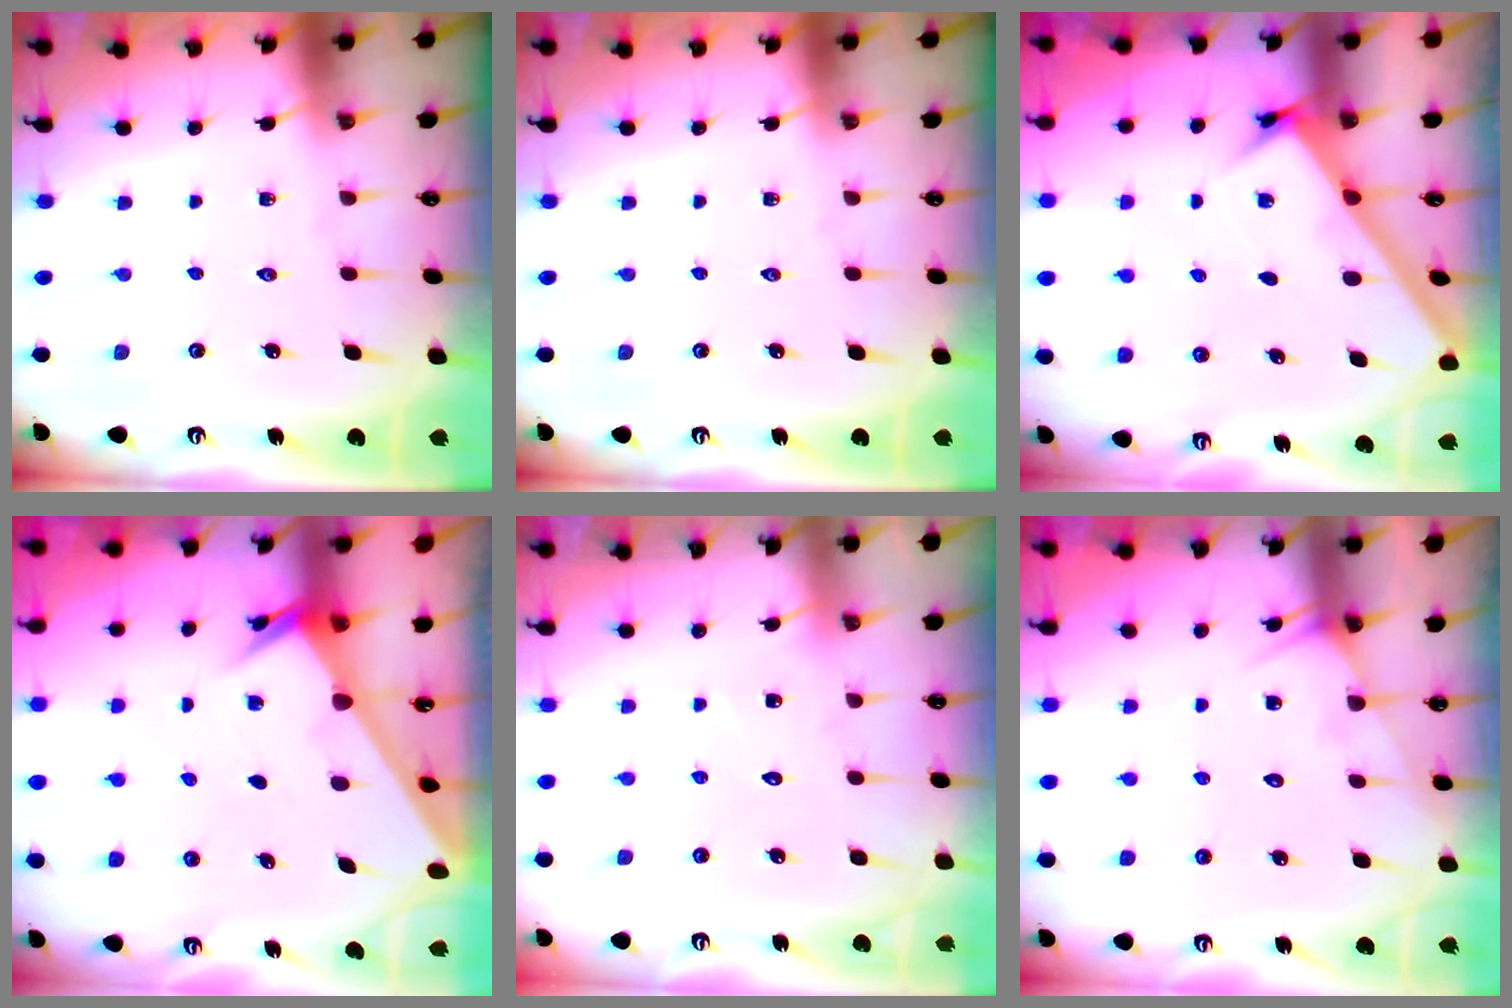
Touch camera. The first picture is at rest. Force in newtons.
{"total": 0.0}
{"total": 2.9, "press": 2.9, "slide": 0.2}
{"total": 2.0, "press": 2.0, "slide": 0.1}
{"total": 6.4, "press": 6.4, "slide": 0.6}
{"total": 6.7, "press": 6.7, "slide": 0.5}